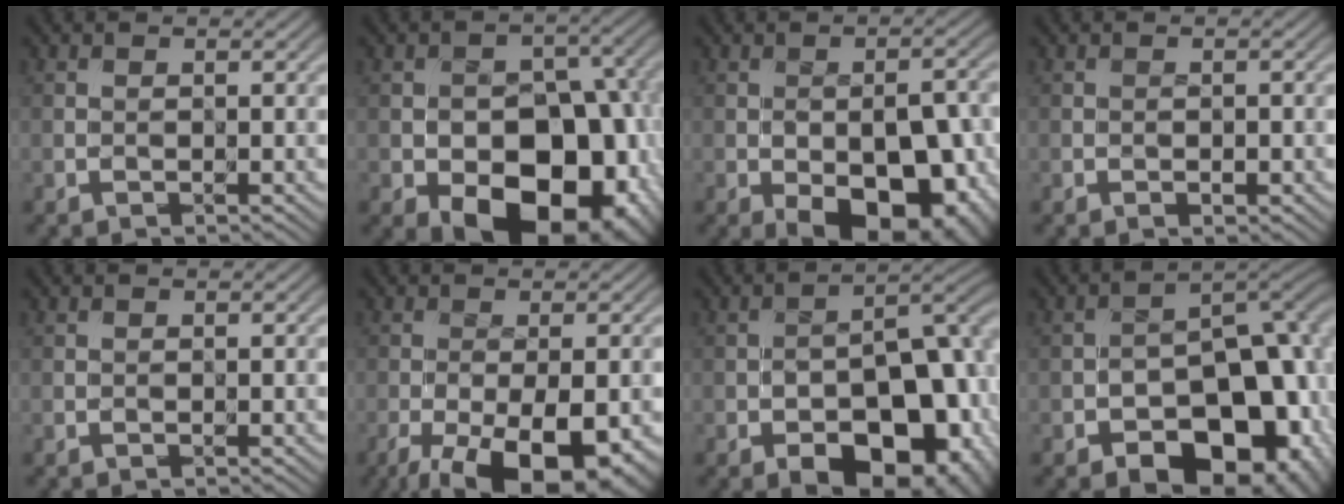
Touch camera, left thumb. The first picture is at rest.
{"total": 16.7, "force": [-7.0, 10.7, 10.7], "torque": [-0.104, -0.015, -0.100]}
{"total": 15.2, "force": [-6.2, 8.2, 11.3], "torque": [-0.118, -0.016, -0.074]}
{"total": 0.9, "force": [-0.3, 0.5, 0.6], "torque": [-0.007, -0.002, -0.002]}
{"total": 0.0}
{"total": 13.6, "force": [-7.6, 5.5, 9.9], "torque": [-0.161, -0.045, -0.093]}
{"total": 18.0, "force": [-8.0, 9.8, 12.8], "torque": [-0.136, -0.009, -0.101]}
{"total": 19.4, "force": [-9.1, 11.6, 12.5], "torque": [-0.125, -0.012, -0.111]}